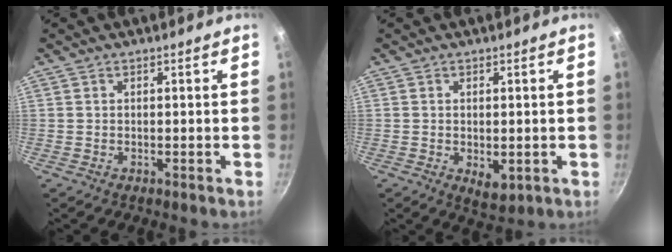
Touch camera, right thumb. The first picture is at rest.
{"total": 4.3, "force": [-0.7, 2.4, 3.5], "torque": [-0.048, -0.014, -0.004]}